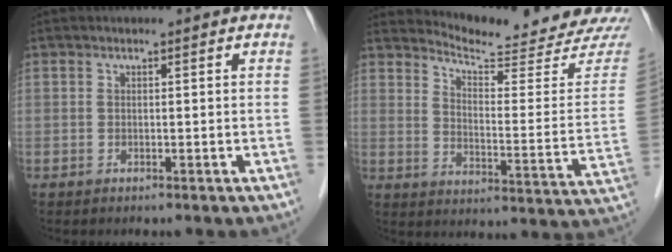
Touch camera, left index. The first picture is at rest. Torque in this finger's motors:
{"motor_torque": [-0.25, -1.13, 0.09, 0.00]}